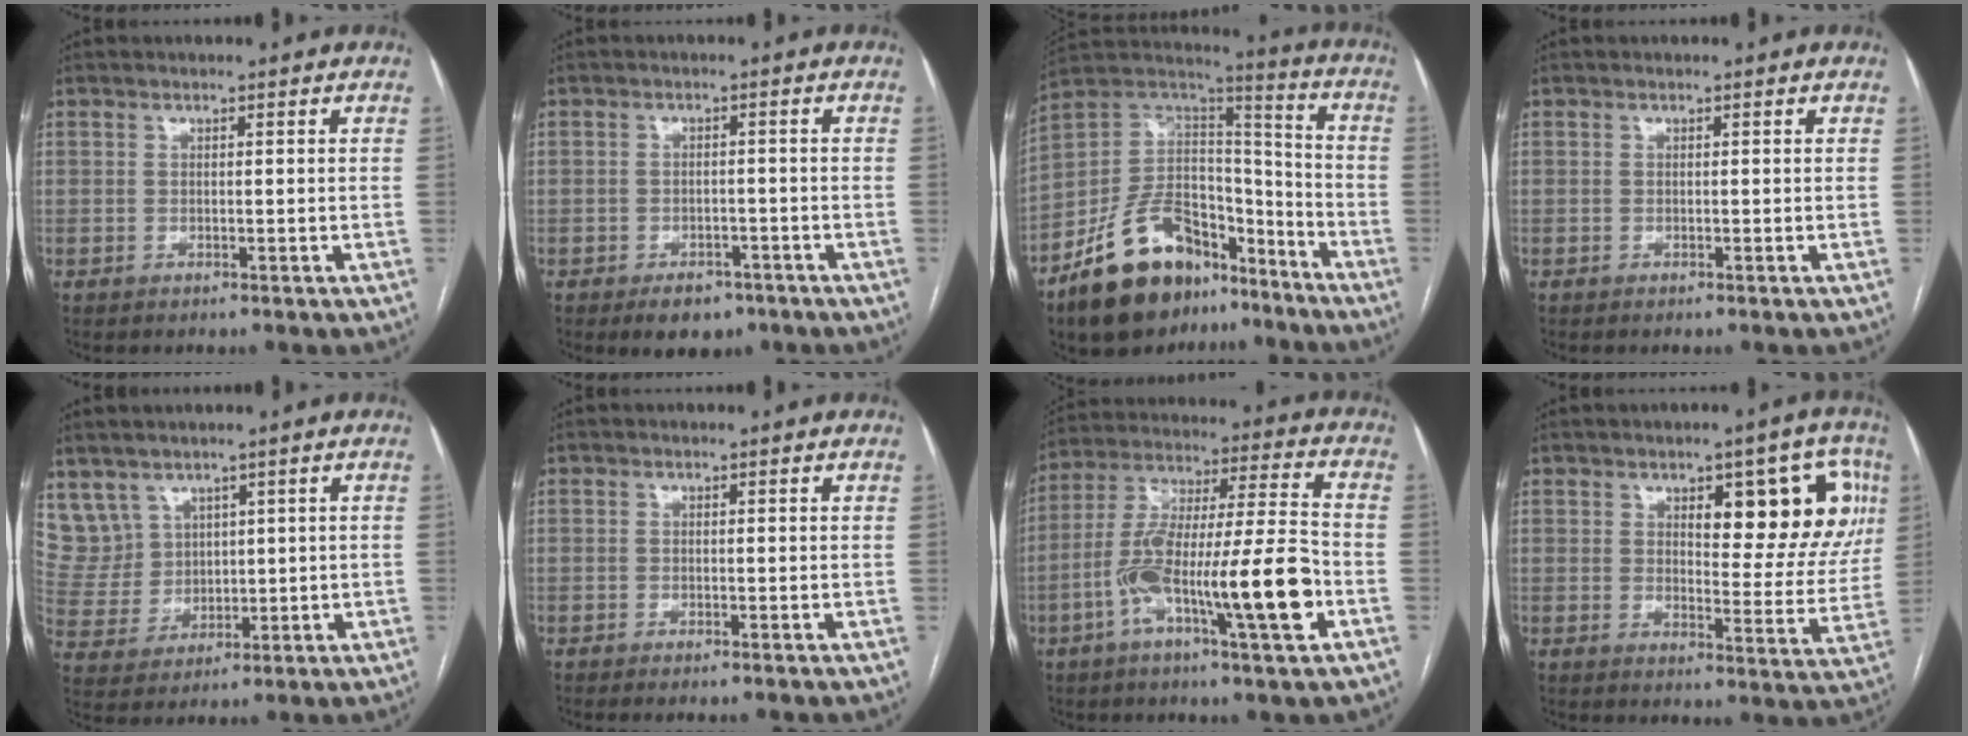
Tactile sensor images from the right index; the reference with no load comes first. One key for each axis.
{"total": 4.9, "fx": -3.3, "fy": 3.0, "fz": 2.1, "tx": -0.027, "ty": 0.003, "tz": -0.040}
{"total": 20.7, "fx": -13.9, "fy": 10.8, "fz": 10.8, "tx": -0.207, "ty": 0.045, "tz": -0.234}
{"total": 0.0}
{"total": 8.3, "fx": 5.2, "fy": 6.4, "fz": 0.6, "tx": -0.026, "ty": 0.028, "tz": 0.123}
{"total": 0.6, "fx": -0.4, "fy": -0.1, "fz": 0.5, "tx": -0.010, "ty": -0.001, "tz": -0.008}
{"total": 18.4, "fx": -6.4, "fy": 1.5, "fz": 17.2, "tx": -0.308, "ty": 0.004, "tz": -0.109}
{"total": 13.3, "fx": 5.1, "fy": 4.8, "fz": 11.4, "tx": -0.119, "ty": 0.014, "tz": 0.066}